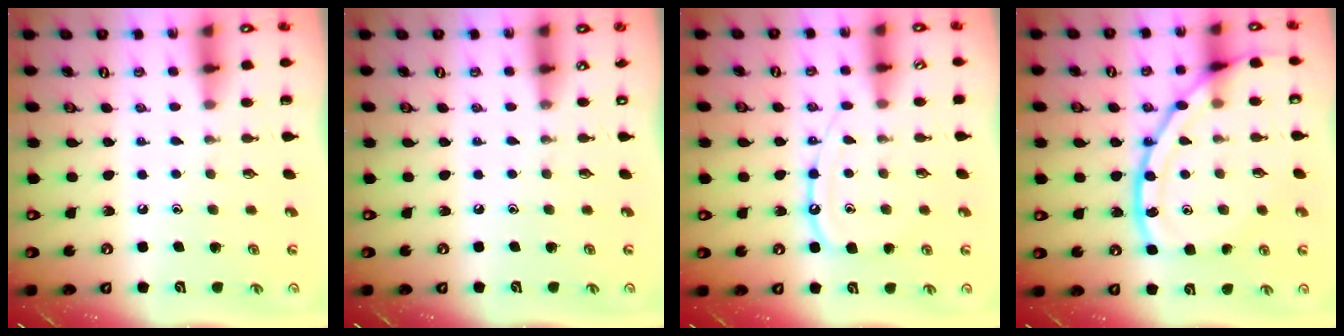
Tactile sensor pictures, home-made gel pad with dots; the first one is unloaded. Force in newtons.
{"total": 0.0}
{"total": 11.4, "press": 11.4, "slide": 0.9}
{"total": 17.7, "press": 17.7, "slide": 1.1}